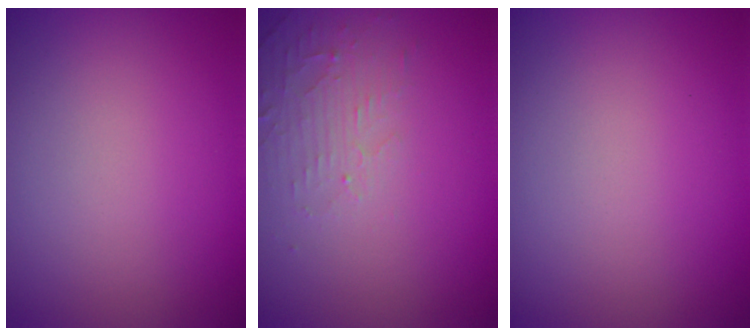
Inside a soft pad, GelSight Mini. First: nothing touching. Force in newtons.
{"total": 2.4, "press": 2.3, "slide": 0.5}
{"total": 0.0}